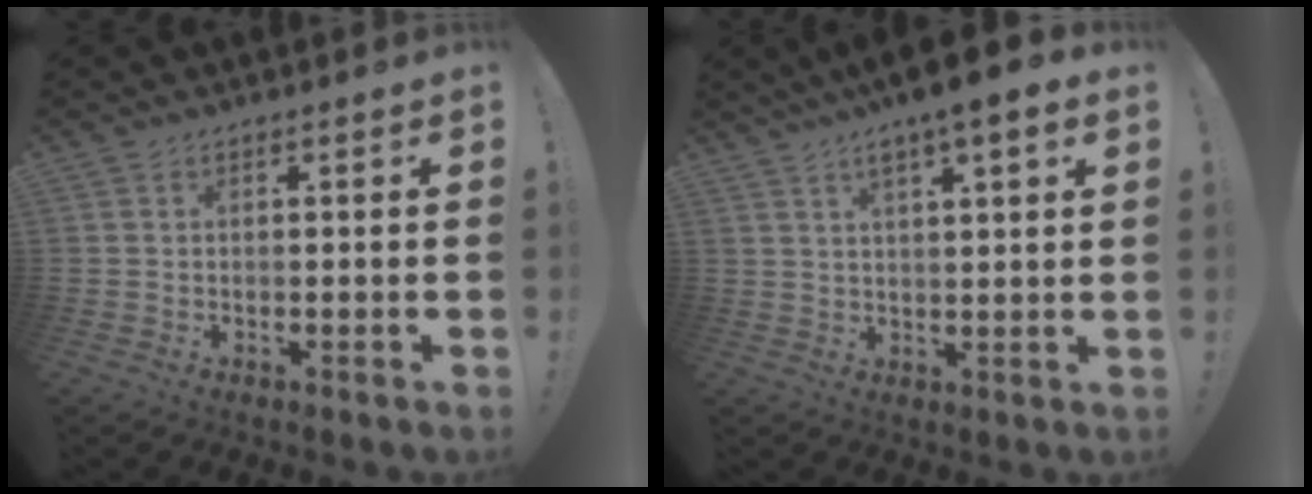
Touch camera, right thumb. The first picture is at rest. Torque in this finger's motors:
{"motor_torque": [-0.69, 1.28, 1.56, 0.98, 0.07]}